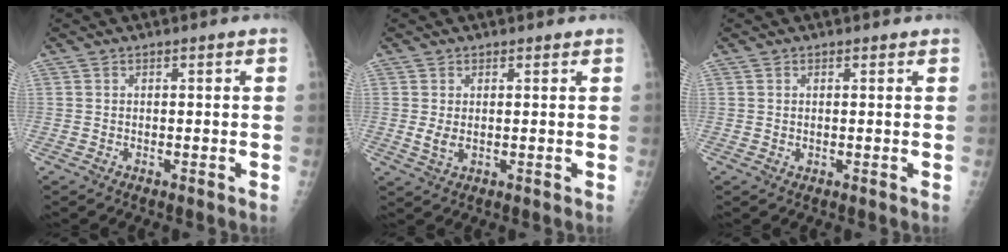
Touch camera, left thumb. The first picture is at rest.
{"total": 2.6, "force": [0.6, 1.7, 1.8], "torque": [-0.031, -0.008, 0.015]}
{"total": 0.7, "force": [0.4, 0.6, 0.1], "torque": [0.004, -0.003, 0.005]}